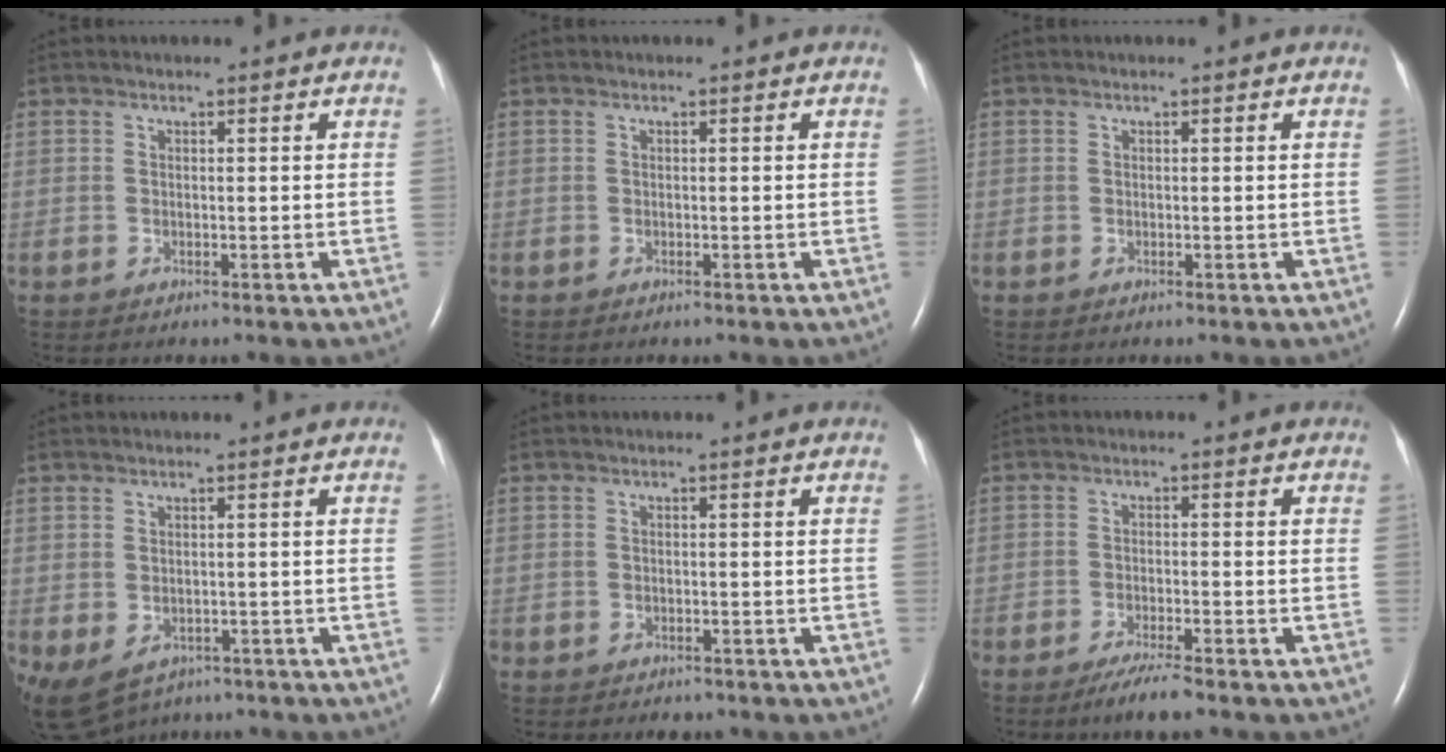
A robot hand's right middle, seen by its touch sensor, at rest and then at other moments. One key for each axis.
{"total": 0.0}
{"total": 0.0}
{"total": 12.5, "fx": -6.5, "fy": 8.7, "fz": 6.2, "tx": -0.161, "ty": -0.021, "tz": -0.076}
{"total": 1.8, "fx": -1.5, "fy": 0.9, "fz": 0.3, "tx": -0.010, "ty": -0.001, "tz": -0.017}
{"total": 4.0, "fx": -3.1, "fy": 0.0, "fz": 2.5, "tx": -0.051, "ty": -0.010, "tz": -0.058}